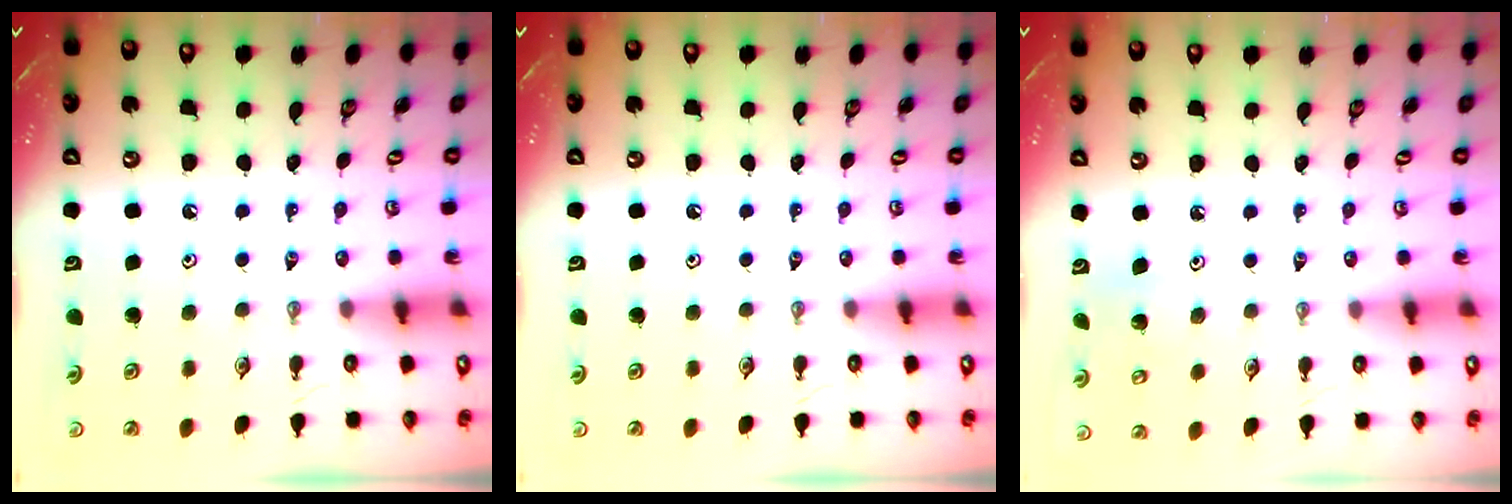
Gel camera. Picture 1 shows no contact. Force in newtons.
{"total": 0.0}
{"total": 4.3, "press": 4.3, "slide": 0.3}